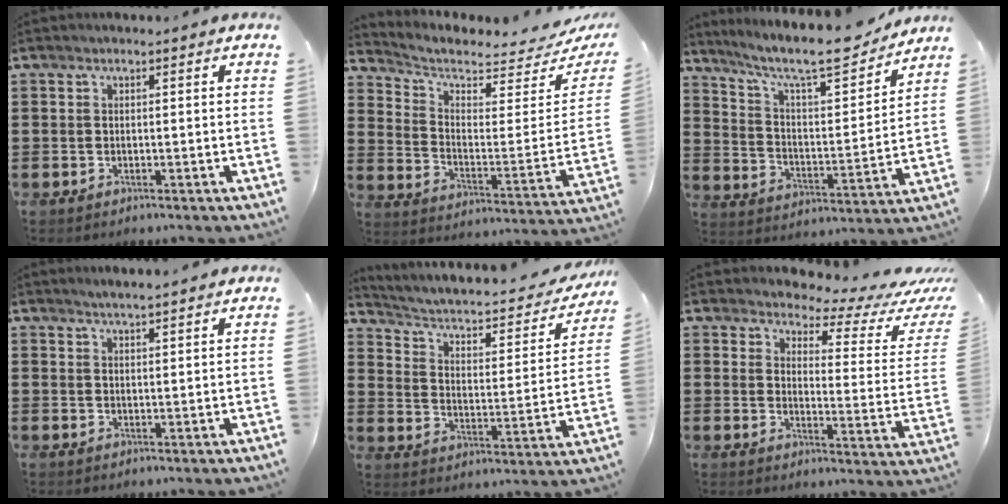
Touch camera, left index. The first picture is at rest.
{"total": 4.6, "force": [4.1, 1.3, 1.6], "torque": [-0.058, -0.038, 0.066]}
{"total": 11.0, "force": [9.1, 1.8, 6.0], "torque": [-0.124, -0.059, 0.148]}
{"total": 2.3, "force": [2.3, -0.4, 0.3], "torque": [-0.011, -0.004, 0.043]}
{"total": 4.4, "force": [3.0, 1.7, 2.6], "torque": [-0.069, -0.023, 0.041]}
{"total": 4.1, "force": [3.7, 0.7, 1.4], "torque": [-0.036, -0.035, 0.057]}